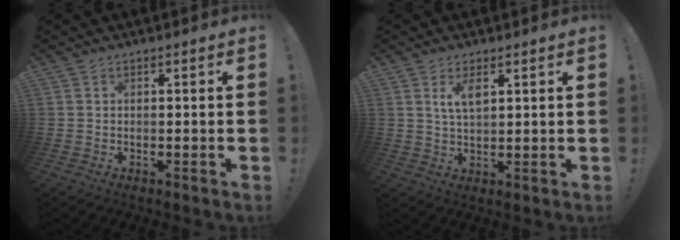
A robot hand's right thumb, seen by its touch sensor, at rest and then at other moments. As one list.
[{"total": 4.8, "force": [2.4, 2.2, 3.6], "torque": [-0.061, -0.008, 0.041]}]